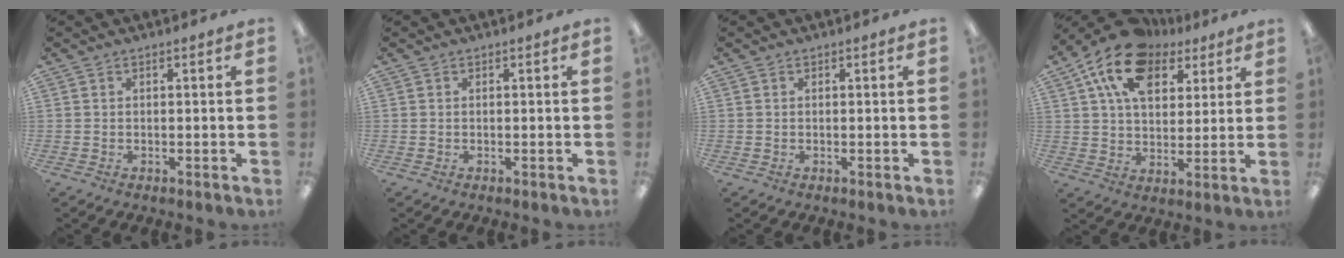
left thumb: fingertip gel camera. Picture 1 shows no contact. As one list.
[{"total": 0.0}, {"total": 0.0}, {"total": 15.8, "force": [9.1, 9.9, 8.5], "torque": [-0.155, -0.033, 0.166]}]